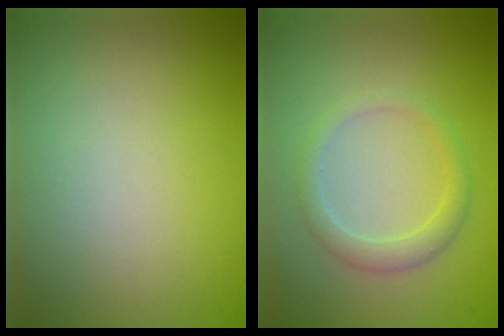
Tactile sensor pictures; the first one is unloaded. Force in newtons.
{"total": 2.2, "press": 2.2, "slide": 0.2}